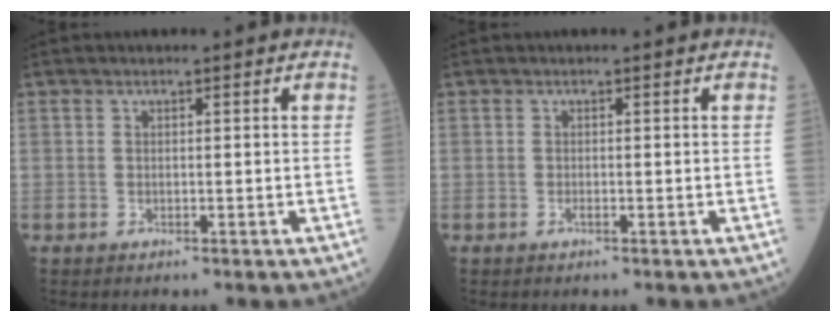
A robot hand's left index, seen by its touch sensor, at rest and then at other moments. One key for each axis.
{"total": 0.0}